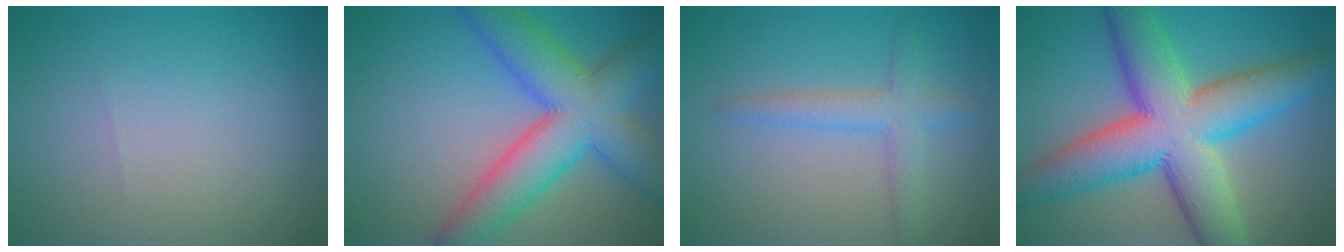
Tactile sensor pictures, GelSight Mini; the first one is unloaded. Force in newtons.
{"total": 9.6, "press": 9.6, "slide": 0.6}
{"total": 2.8, "press": 2.8, "slide": 0.1}
{"total": 12.5, "press": 12.5, "slide": 0.5}